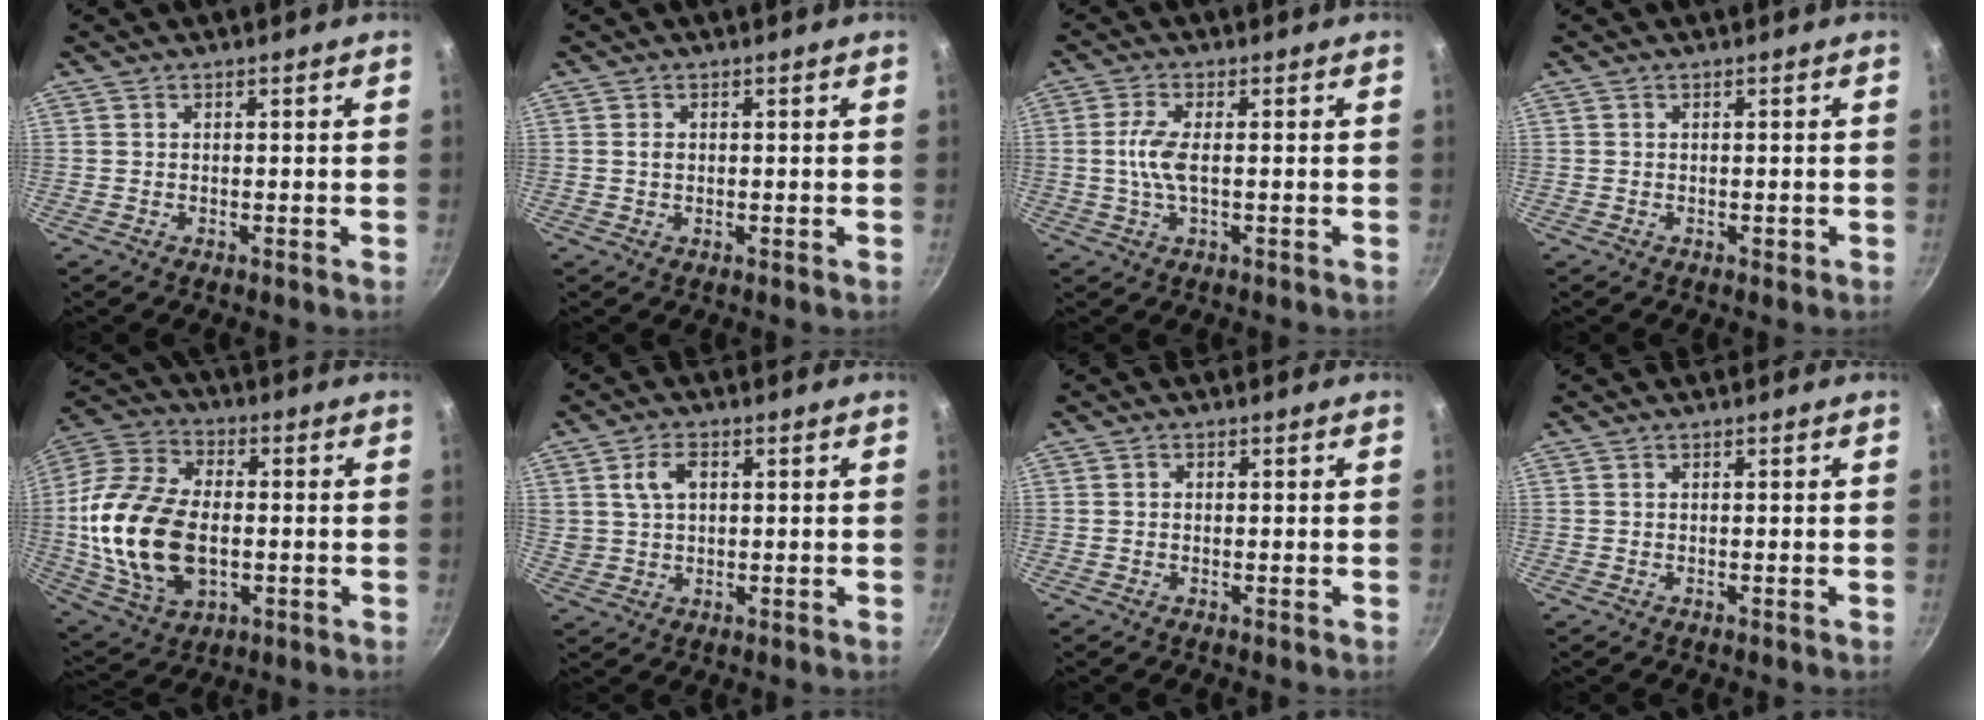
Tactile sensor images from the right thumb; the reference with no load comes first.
{"total": 1.2, "force": [0.1, 0.9, 0.8], "torque": [-0.013, 0.000, 0.001]}
{"total": 5.1, "force": [-0.2, 1.7, 4.8], "torque": [-0.112, 0.003, -0.007]}
{"total": 0.9, "force": [-0.2, 0.7, 0.5], "torque": [-0.003, 0.001, -0.004]}
{"total": 21.5, "force": [-1.5, 13.6, 16.5], "torque": [-0.317, 0.016, -0.026]}
{"total": 5.4, "force": [1.6, 3.6, 3.7], "torque": [-0.055, 0.002, 0.033]}
{"total": 0.7, "force": [0.0, 0.6, 0.3], "torque": [-0.005, 0.004, -0.001]}
{"total": 0.0}